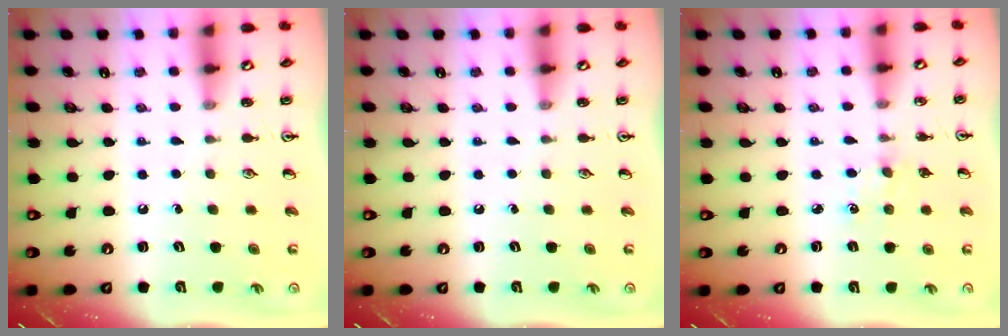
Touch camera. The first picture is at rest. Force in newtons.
{"total": 0.0}
{"total": 3.6, "press": 3.6, "slide": 0.6}